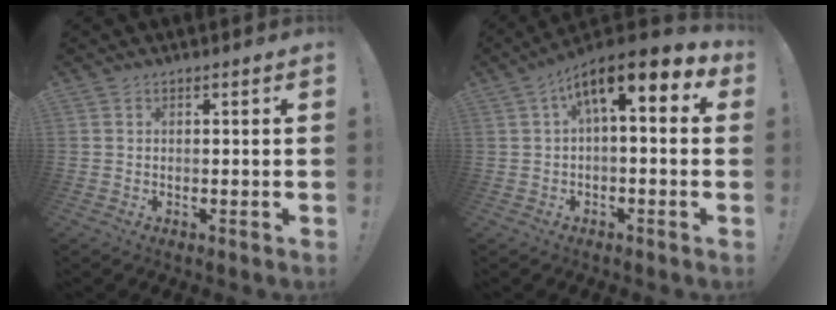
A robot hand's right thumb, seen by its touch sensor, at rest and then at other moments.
{"total": 10.0, "force": [4.2, 2.4, 8.8], "torque": [-0.146, -0.025, 0.070]}